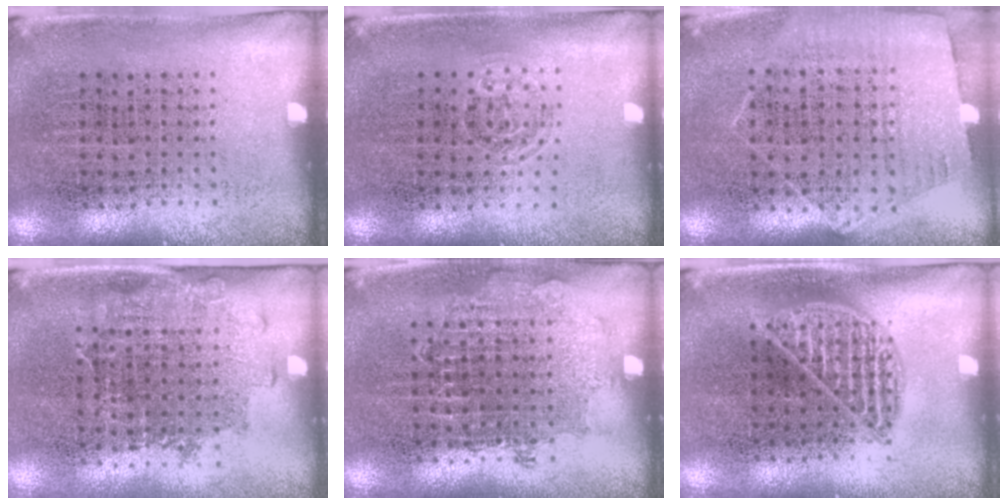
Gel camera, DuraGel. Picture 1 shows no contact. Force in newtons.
{"total": 0.7, "press": 0.6, "slide": 0.5}
{"total": 1.2, "press": 1.1, "slide": 0.5}
{"total": 1.3, "press": 1.1, "slide": 0.8}
{"total": 0.8, "press": 0.8, "slide": 0.2}
{"total": 0.9, "press": 0.9, "slide": 0.0}